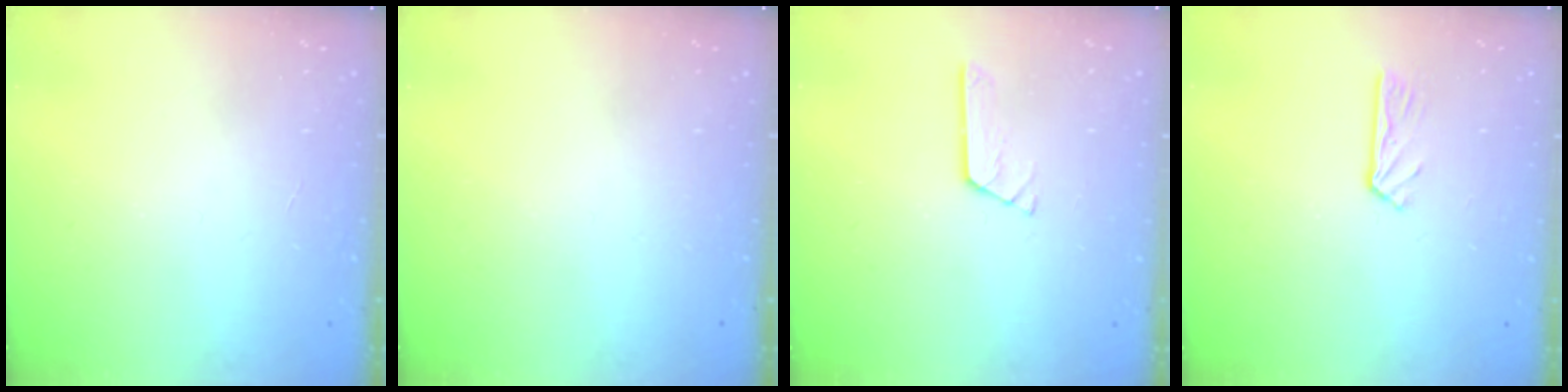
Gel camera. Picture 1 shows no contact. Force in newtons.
{"total": 0.0}
{"total": 2.6, "press": 2.6, "slide": 0.3}
{"total": 3.8, "press": 3.8, "slide": 0.2}